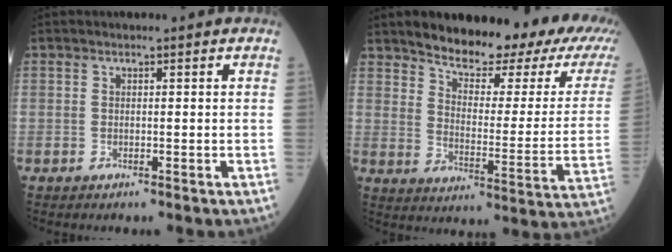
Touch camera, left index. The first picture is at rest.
{"total": 18.6, "force": [14.4, 4.5, 11.0], "torque": [-0.142, -0.019, 0.182]}